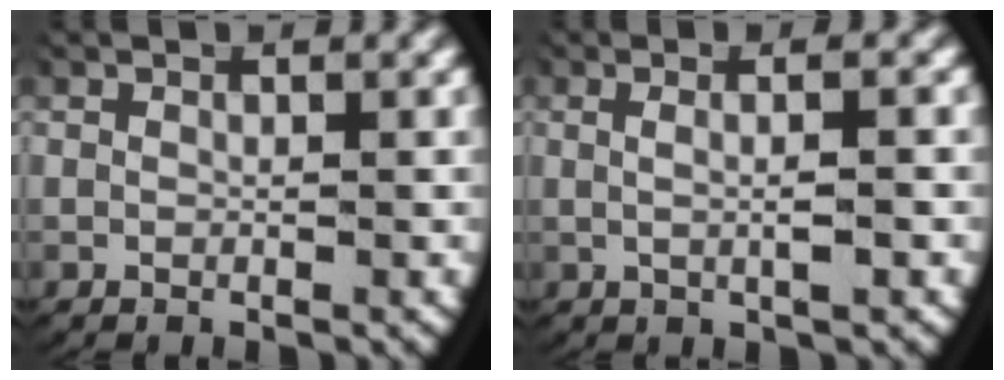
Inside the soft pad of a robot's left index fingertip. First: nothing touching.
{"total": 2.5, "force": [0.0, 0.4, 2.5], "torque": [-0.043, -0.001, 0.005]}